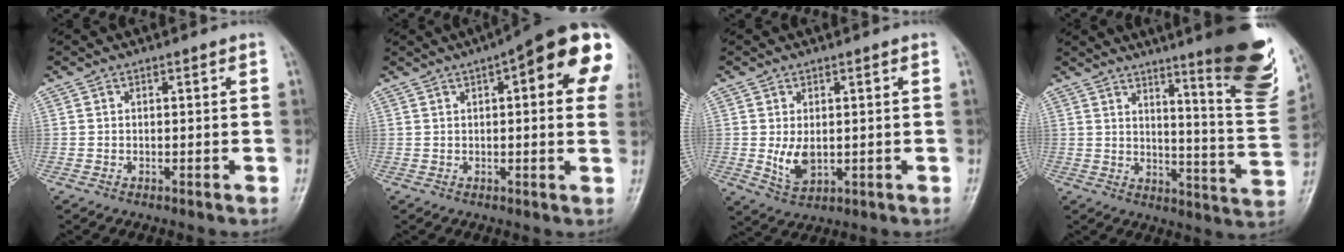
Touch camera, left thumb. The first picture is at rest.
{"total": 17.6, "force": [6.0, 5.2, 15.7], "torque": [-0.196, 0.009, 0.067]}
{"total": 4.7, "force": [0.0, 2.9, 3.7], "torque": [-0.061, -0.010, 0.012]}
{"total": 21.2, "force": [12.8, 3.0, 16.7], "torque": [-0.189, -0.080, 0.170]}